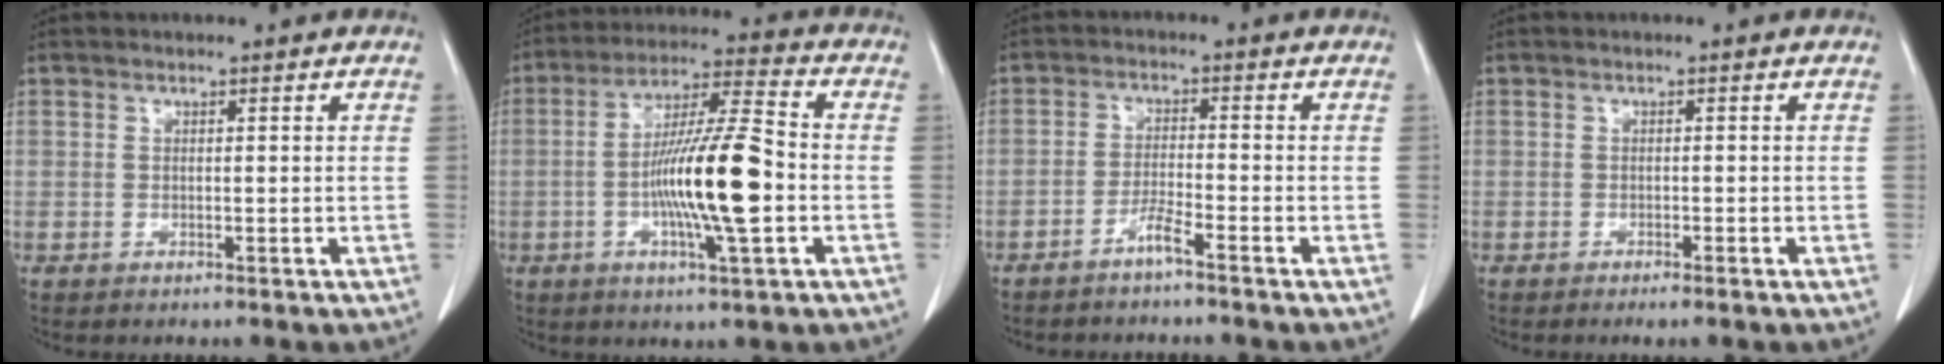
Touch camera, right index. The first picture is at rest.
{"total": 14.1, "force": [-2.6, 1.0, 13.8], "torque": [-0.252, -0.001, -0.049]}
{"total": 2.9, "force": [-2.3, -0.4, 1.7], "torque": [-0.037, -0.002, -0.047]}
{"total": 1.2, "force": [-0.9, 0.0, 0.8], "torque": [-0.015, -0.002, -0.013]}